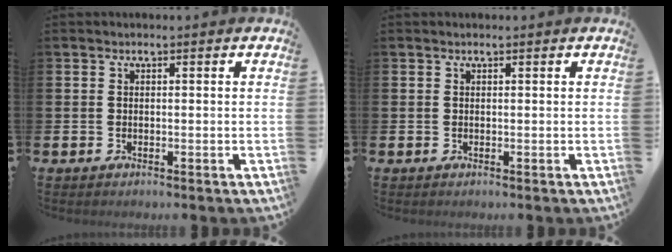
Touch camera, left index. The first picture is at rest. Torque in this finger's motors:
{"motor_torque": [0.20, -0.67, -0.10, 0.02]}